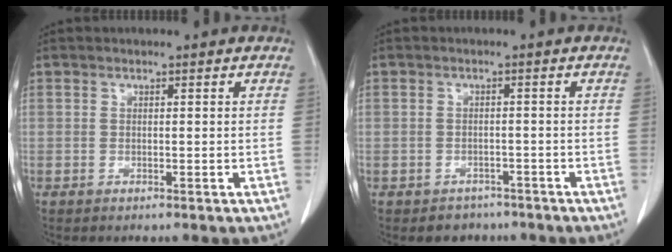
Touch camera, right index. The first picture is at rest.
{"total": 3.1, "force": [-2.2, 2.2, -0.1], "torque": [-0.005, 0.010, -0.030]}